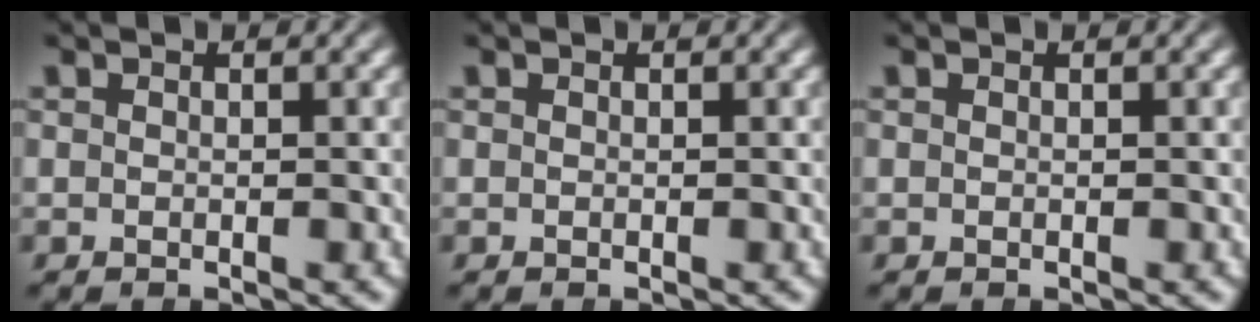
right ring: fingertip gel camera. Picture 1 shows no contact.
{"total": 0.0}
{"total": 0.0}